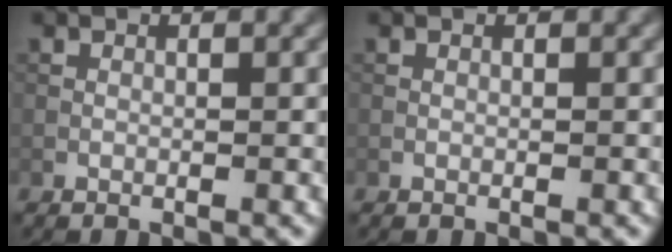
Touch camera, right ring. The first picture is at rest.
{"total": 0.0}